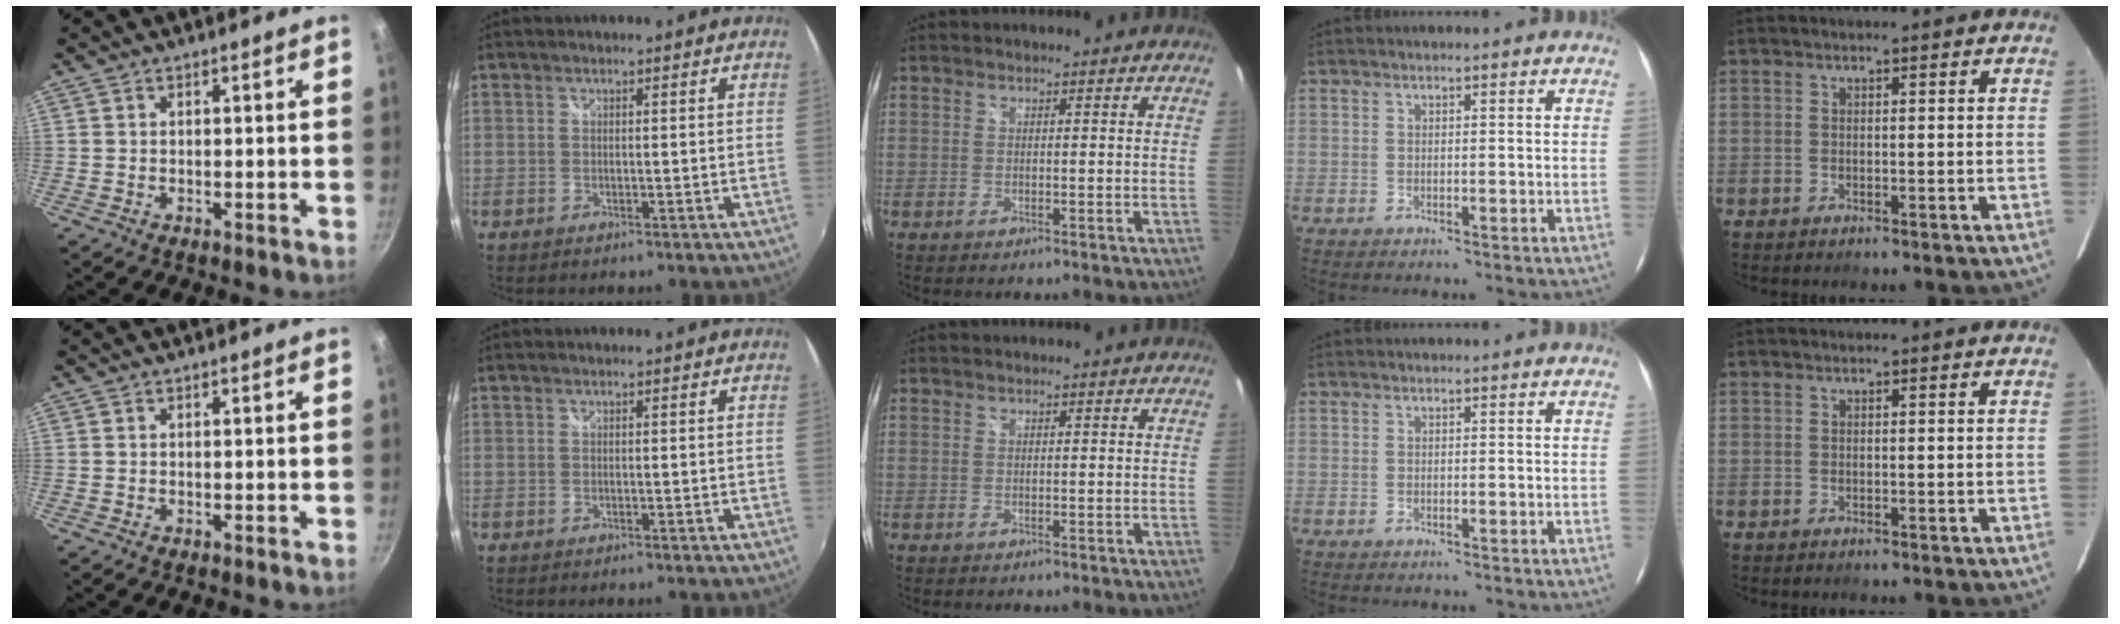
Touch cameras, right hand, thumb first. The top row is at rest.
{}